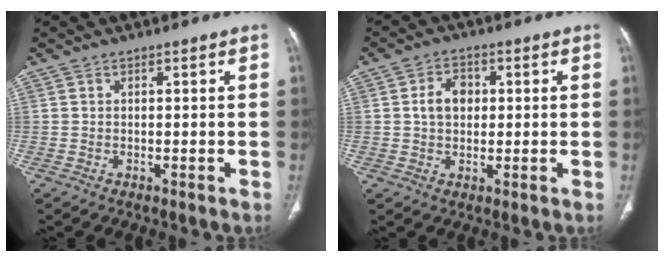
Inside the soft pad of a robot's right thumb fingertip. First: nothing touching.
{"total": 5.4, "force": [0.7, 4.0, 3.5], "torque": [-0.050, 0.008, 0.010]}